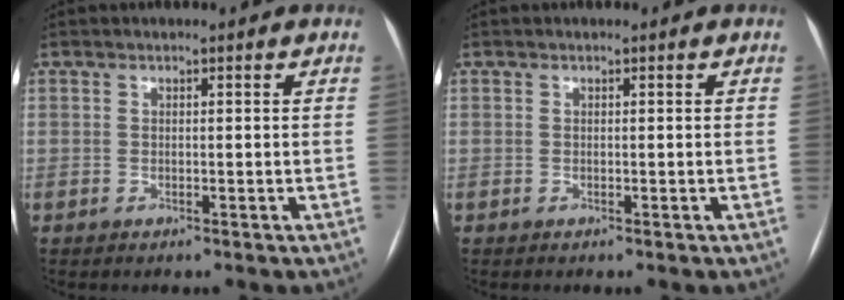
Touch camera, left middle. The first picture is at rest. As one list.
[{"total": 0.0}]